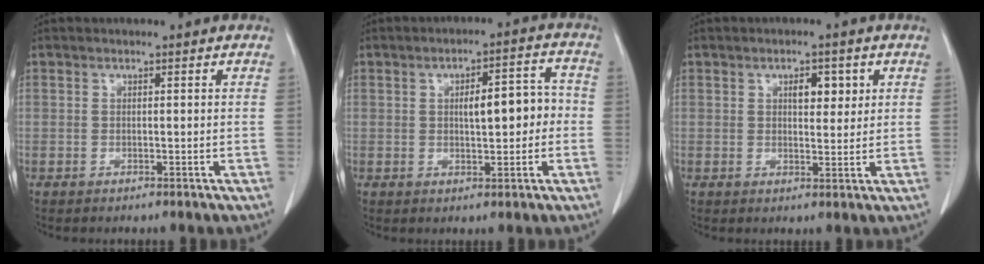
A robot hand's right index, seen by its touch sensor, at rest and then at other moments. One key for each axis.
{"total": 6.7, "fx": -0.1, "fy": 2.3, "fz": 6.3, "tx": -0.092, "ty": 0.025, "tz": 0.003}
{"total": 3.7, "fx": 1.4, "fy": 1.7, "fz": 3.0, "tx": -0.043, "ty": 0.002, "tz": 0.022}